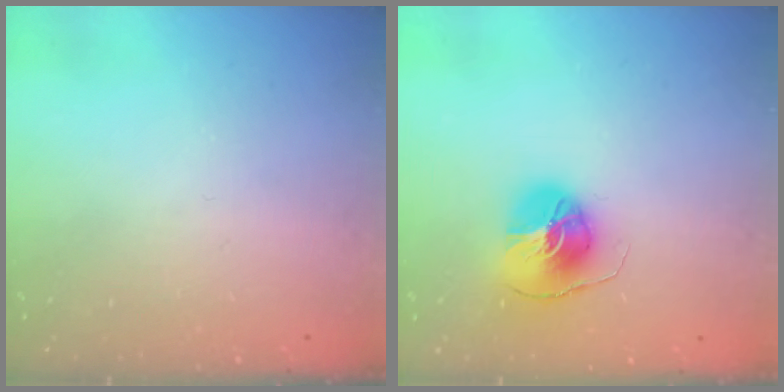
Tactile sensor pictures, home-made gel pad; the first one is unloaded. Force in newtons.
{"total": 8.7, "press": 8.7, "slide": 0.7}